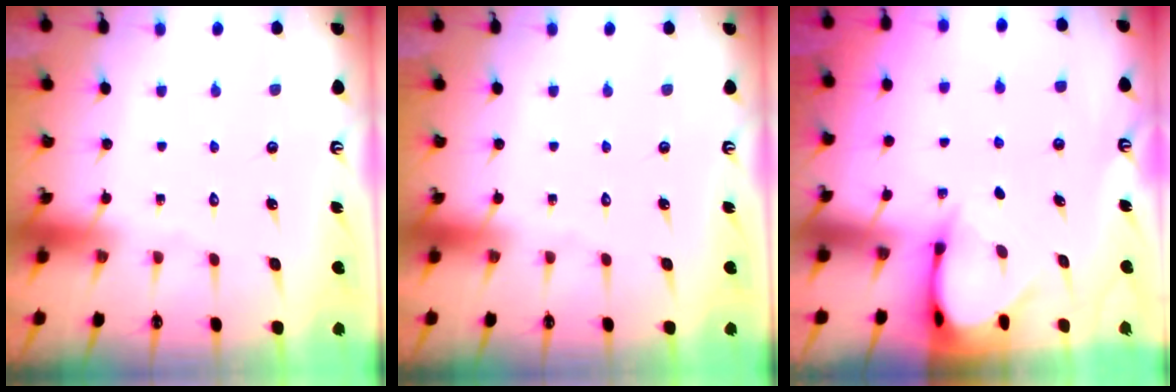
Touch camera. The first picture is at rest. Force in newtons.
{"total": 0.0}
{"total": 3.0, "press": 3.0, "slide": 0.2}